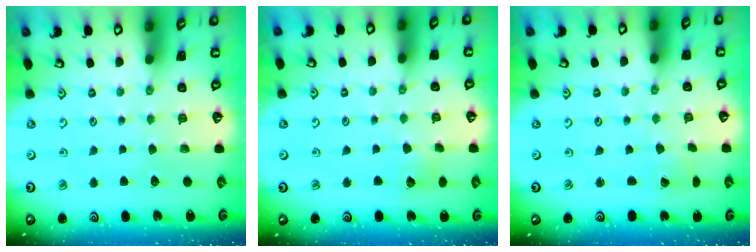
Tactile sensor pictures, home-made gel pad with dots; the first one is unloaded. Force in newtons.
{"total": 6.5, "press": 6.5, "slide": 0.6}
{"total": 1.5, "press": 1.5, "slide": 0.1}